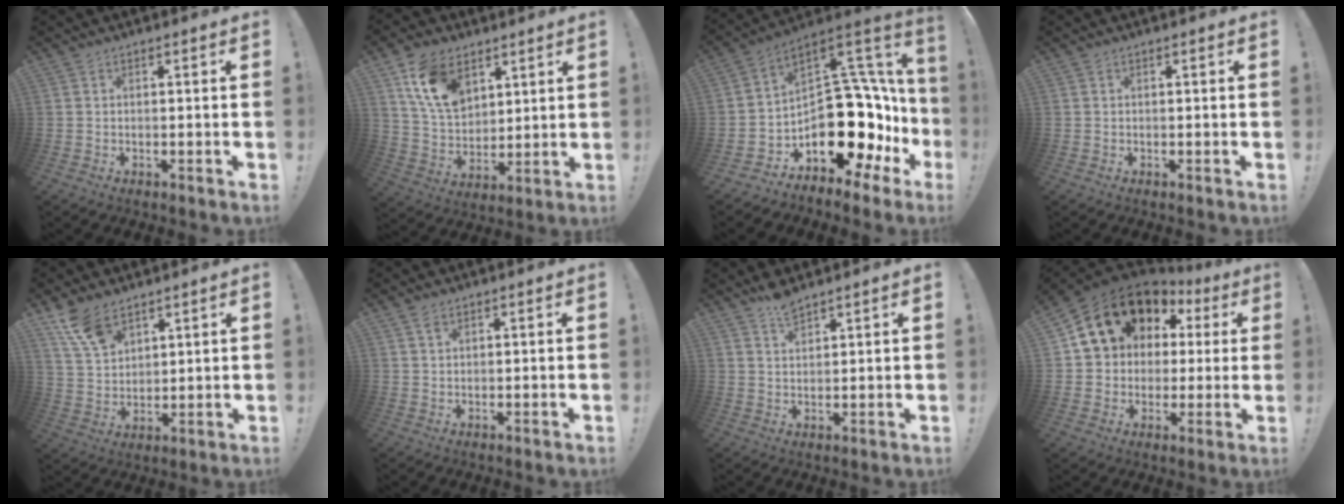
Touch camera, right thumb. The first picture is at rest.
{"total": 14.4, "force": [7.6, 9.3, 7.9], "torque": [-0.136, -0.025, 0.150]}
{"total": 22.3, "force": [-6.0, 13.6, 16.6], "torque": [-0.235, 0.000, -0.061]}
{"total": 0.0}
{"total": 10.2, "force": [7.4, 5.2, 4.7], "torque": [-0.085, -0.039, 0.144]}
{"total": 1.9, "force": [1.4, 0.8, 1.0], "torque": [-0.007, -0.007, 0.022]}
{"total": 4.6, "force": [3.9, 1.2, 2.1], "torque": [-0.031, -0.024, 0.069]}
{"total": 14.7, "force": [6.3, 11.6, 6.4], "torque": [-0.107, -0.027, 0.131]}